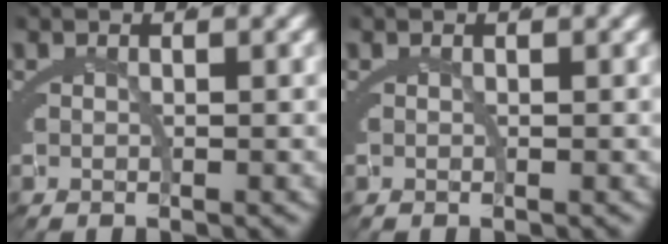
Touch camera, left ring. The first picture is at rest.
{"total": 0.0}